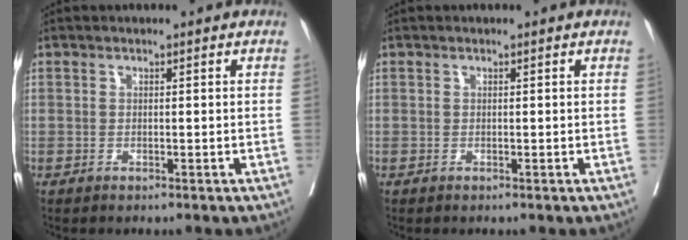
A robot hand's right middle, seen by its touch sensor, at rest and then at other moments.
{"total": 0.0}